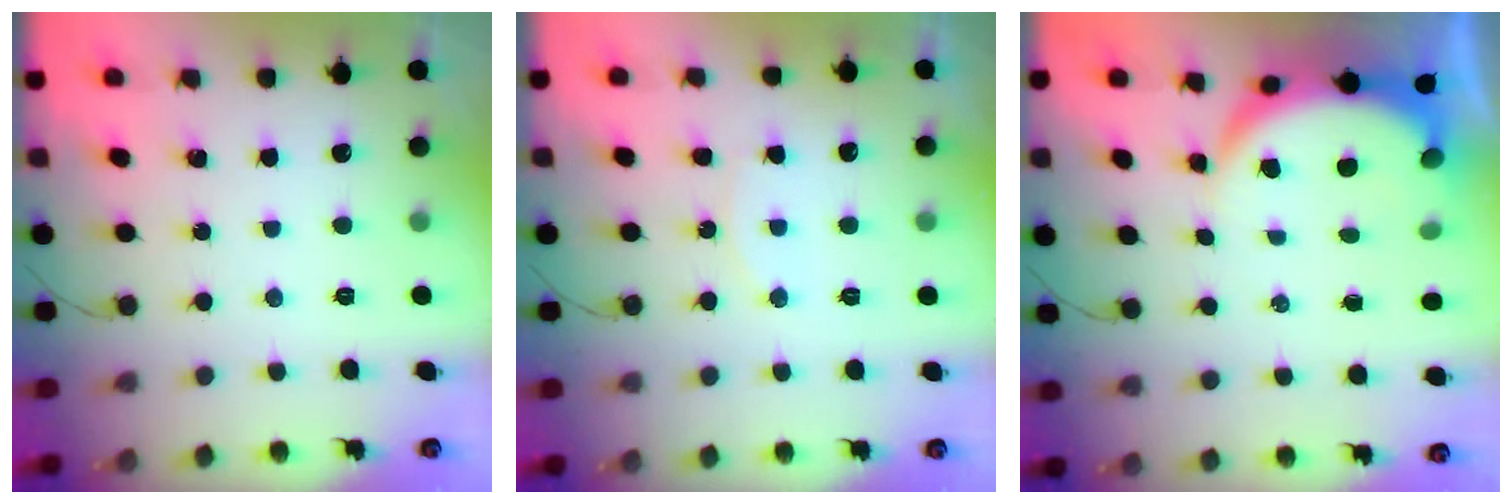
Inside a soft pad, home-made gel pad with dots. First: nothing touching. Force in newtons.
{"total": 7.3, "press": 7.3, "slide": 0.4}
{"total": 6.8, "press": 6.8, "slide": 0.9}